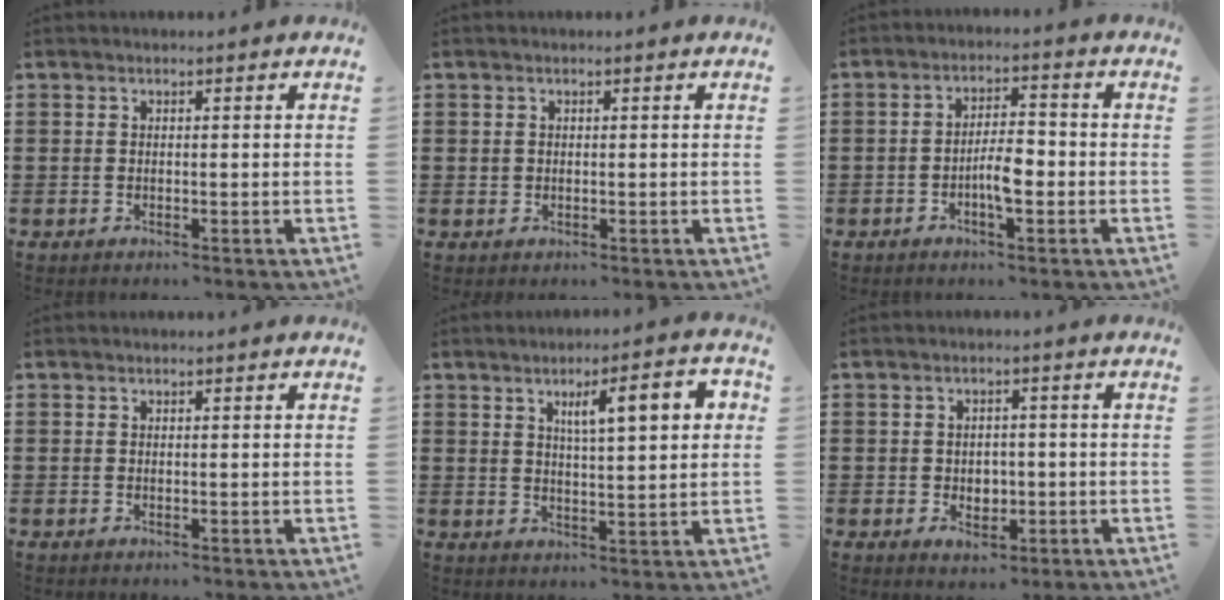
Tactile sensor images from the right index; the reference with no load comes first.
{"total": 0.6, "force": [0.2, 0.6, 0.1], "torque": [-0.004, 0.004, 0.004]}
{"total": 5.0, "force": [-1.5, 1.5, 4.5], "torque": [-0.085, 0.006, -0.029]}
{"total": 0.0}
{"total": 7.2, "force": [2.5, 1.8, 6.6], "torque": [-0.108, -0.003, 0.033]}
{"total": 2.1, "force": [-0.4, 2.0, 0.7], "torque": [-0.013, 0.003, -0.012]}